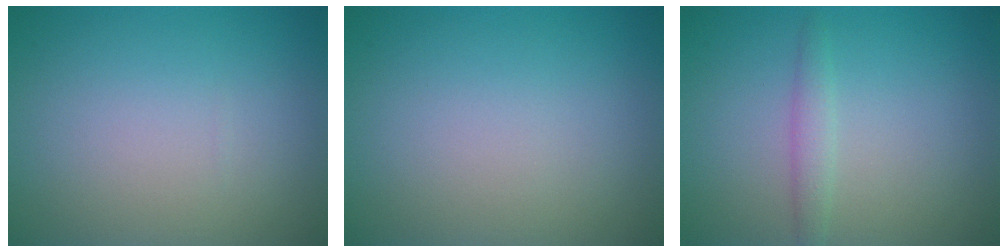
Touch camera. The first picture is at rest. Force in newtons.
{"total": 0.0}
{"total": 1.4, "press": 1.4, "slide": 0.0}